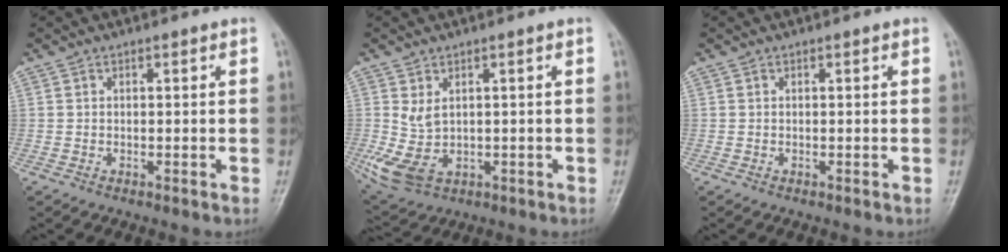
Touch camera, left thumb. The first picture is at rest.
{"total": 5.9, "force": [0.5, 4.0, 4.3], "torque": [-0.087, -0.008, 0.028]}
{"total": 0.0}